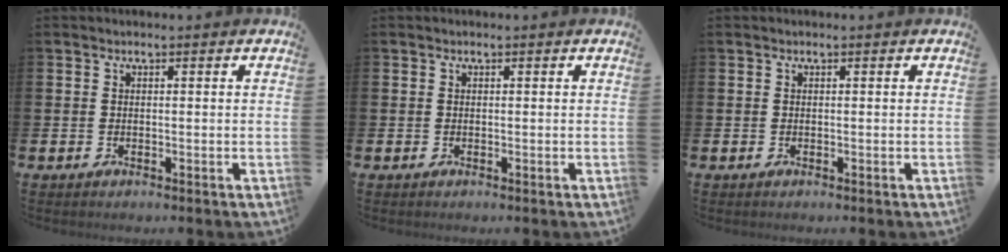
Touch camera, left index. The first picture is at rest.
{"total": 0.0}
{"total": 0.0}